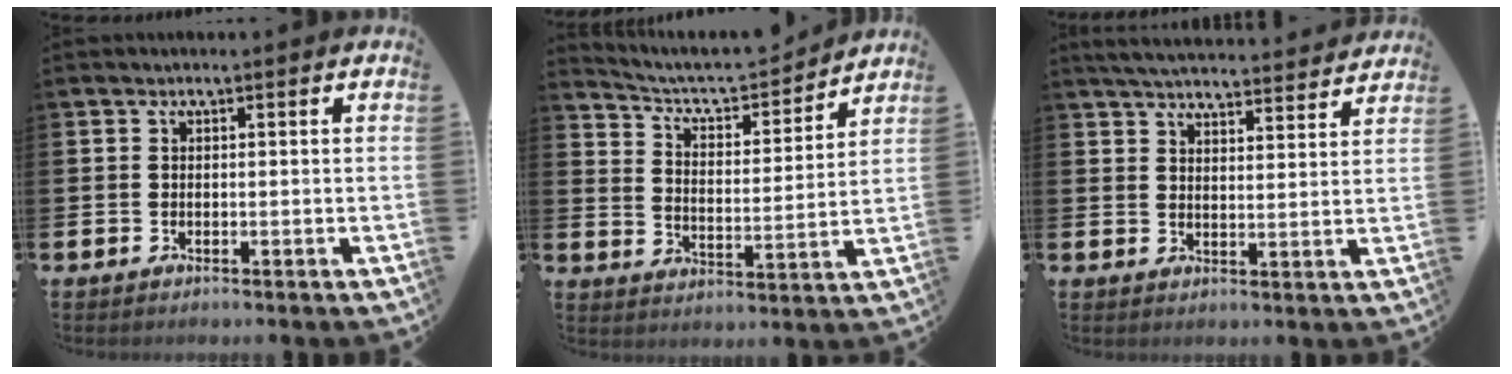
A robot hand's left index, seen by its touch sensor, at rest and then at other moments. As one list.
[{"total": 6.5, "force": [6.1, 1.6, 1.7], "torque": [-0.064, -0.047, 0.100]}, {"total": 5.2, "force": [5.1, 0.4, 0.6], "torque": [-0.029, -0.035, 0.091]}]